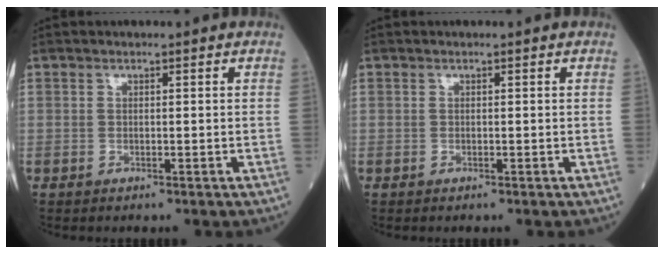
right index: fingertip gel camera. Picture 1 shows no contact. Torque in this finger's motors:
{"motor_torque": [-0.58, -0.08, -0.04, -0.02]}